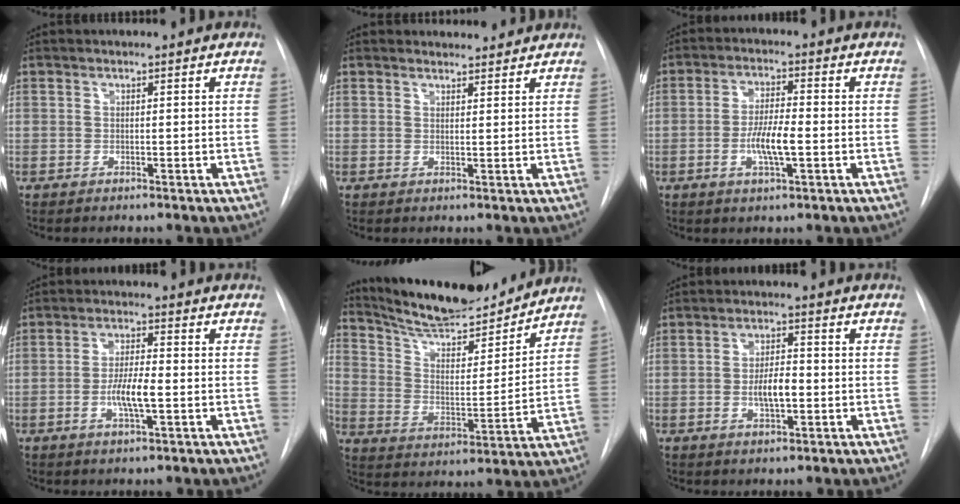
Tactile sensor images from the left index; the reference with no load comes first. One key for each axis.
{"total": 4.0, "fx": 3.8, "fy": 1.2, "fz": 0.3, "tx": -0.003, "ty": 0.010, "tz": 0.045}
{"total": 5.9, "fx": -1.4, "fy": 1.1, "fz": 5.7, "tx": -0.114, "ty": -0.002, "tz": -0.027}
{"total": 5.4, "fx": -1.3, "fy": 0.9, "fz": 5.1, "tx": -0.102, "ty": -0.001, "tz": -0.024}
{"total": 18.2, "fx": 16.8, "fy": 2.8, "fz": 6.3, "tx": -0.105, "ty": -0.008, "tz": 0.268}
{"total": 4.7, "fx": -0.9, "fy": 1.6, "fz": 4.4, "tx": -0.080, "ty": 0.002, "tz": -0.015}